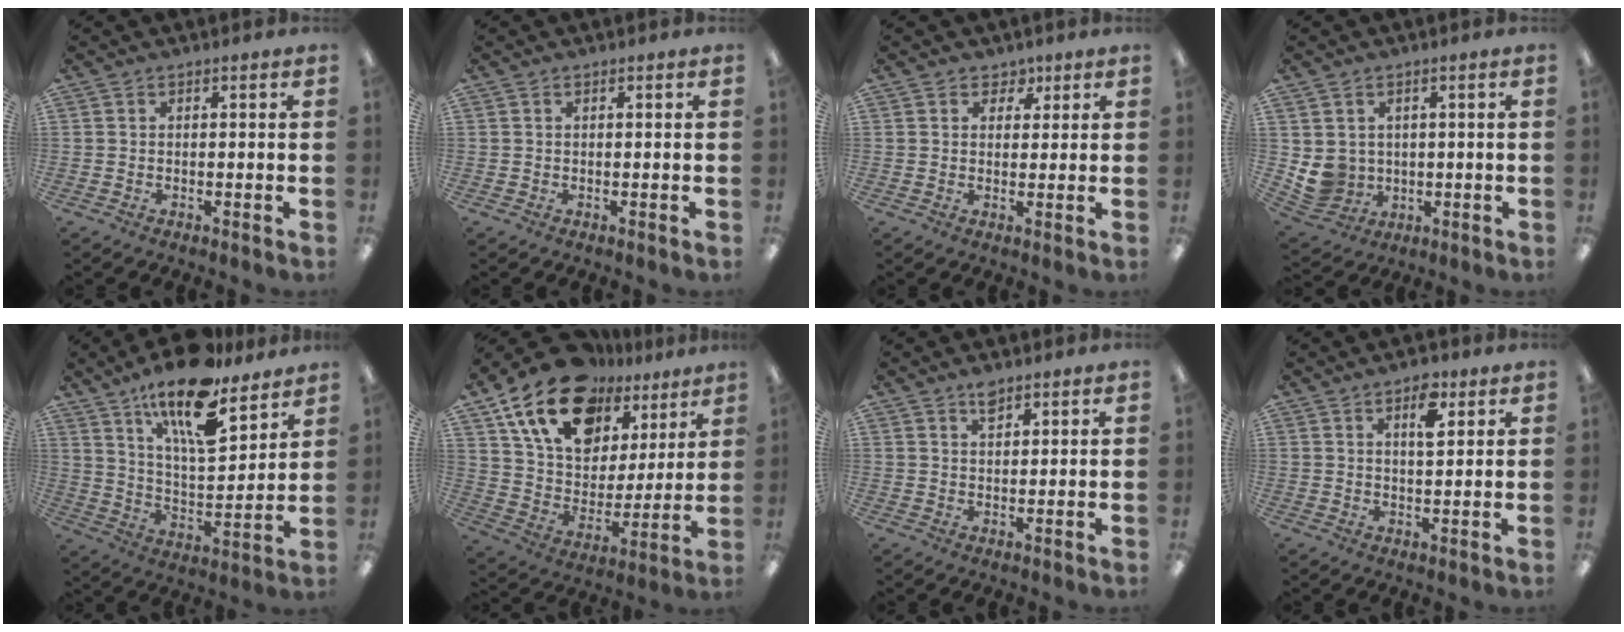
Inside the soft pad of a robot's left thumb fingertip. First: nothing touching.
{"total": 0.0}
{"total": 3.5, "force": [1.8, 2.9, 0.7], "torque": [0.003, -0.004, 0.029]}
{"total": 6.4, "force": [1.4, 6.1, 1.6], "torque": [-0.059, -0.007, 0.033]}
{"total": 18.3, "force": [13.3, 5.6, 11.3], "torque": [-0.193, -0.079, 0.223]}
{"total": 20.1, "force": [13.2, 11.8, 9.5], "torque": [-0.177, -0.070, 0.243]}
{"total": 3.1, "force": [2.3, 1.3, 1.6], "torque": [-0.020, -0.006, 0.039]}
{"total": 5.9, "force": [3.3, 2.5, 4.2], "torque": [-0.053, -0.009, 0.049]}